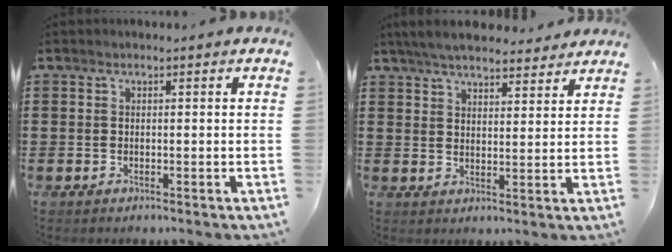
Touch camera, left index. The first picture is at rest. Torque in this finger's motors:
{"motor_torque": [2.14, 0.00, 0.33, 0.12]}